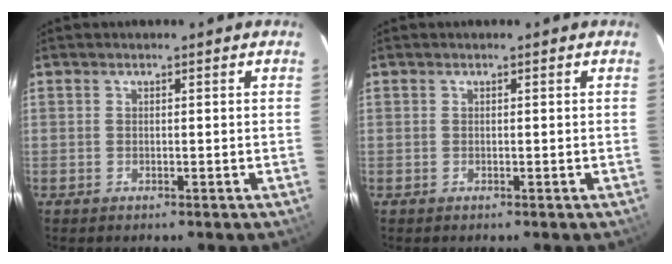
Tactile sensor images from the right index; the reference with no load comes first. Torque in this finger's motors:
{"motor_torque": [-0.01, 0.00, 0.02, 0.00]}